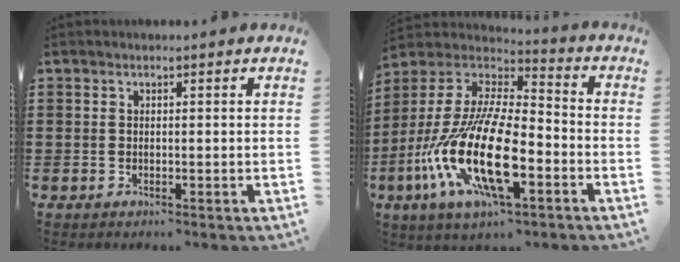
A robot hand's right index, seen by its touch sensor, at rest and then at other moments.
{"total": 18.5, "force": [-7.5, 6.9, 15.4], "torque": [-0.354, -0.005, -0.143]}